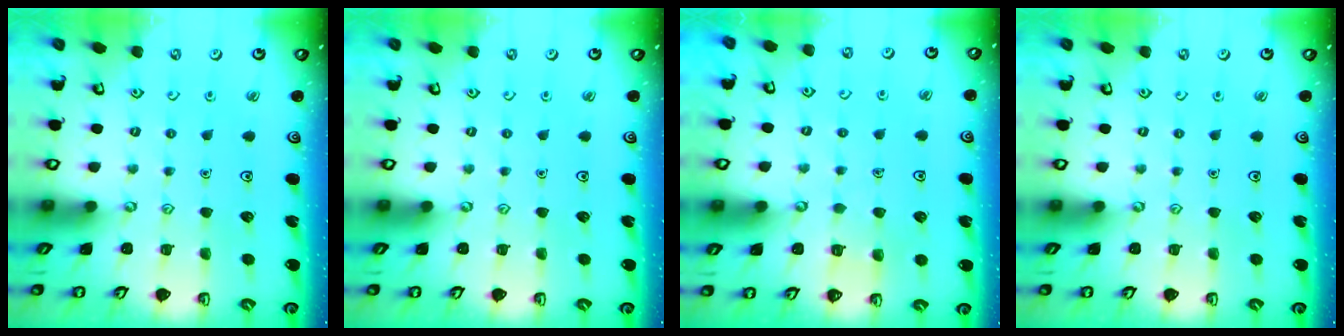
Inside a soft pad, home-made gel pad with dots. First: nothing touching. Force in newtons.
{"total": 0.0}
{"total": 3.3, "press": 3.3, "slide": 0.3}
{"total": 0.0}